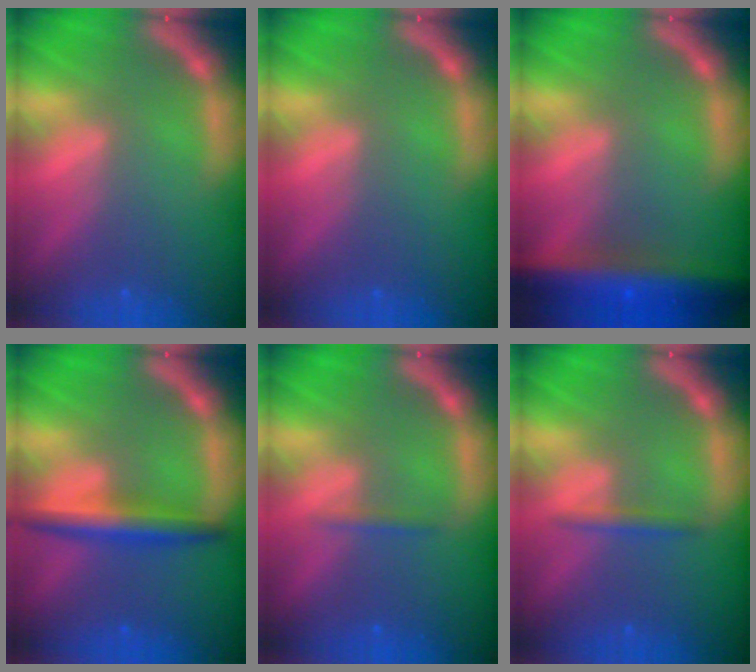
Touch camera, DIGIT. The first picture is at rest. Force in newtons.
{"total": 0.0}
{"total": 9.0}
{"total": 3.9}
{"total": 0.9}
{"total": 1.4}